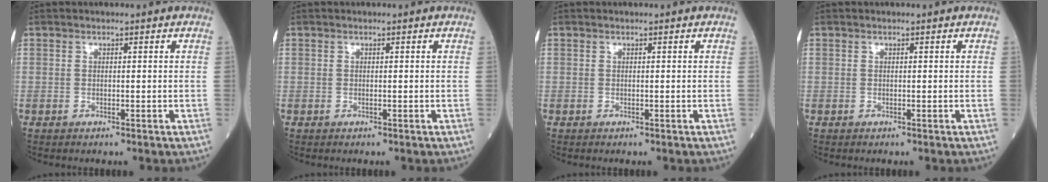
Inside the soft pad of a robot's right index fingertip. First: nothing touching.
{"total": 0.0}
{"total": 0.0}
{"total": 0.0}